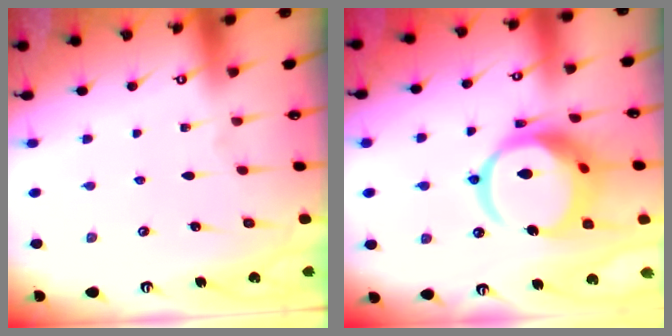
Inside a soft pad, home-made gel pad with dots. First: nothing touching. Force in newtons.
{"total": 17.9, "press": 17.8, "slide": 2.1}